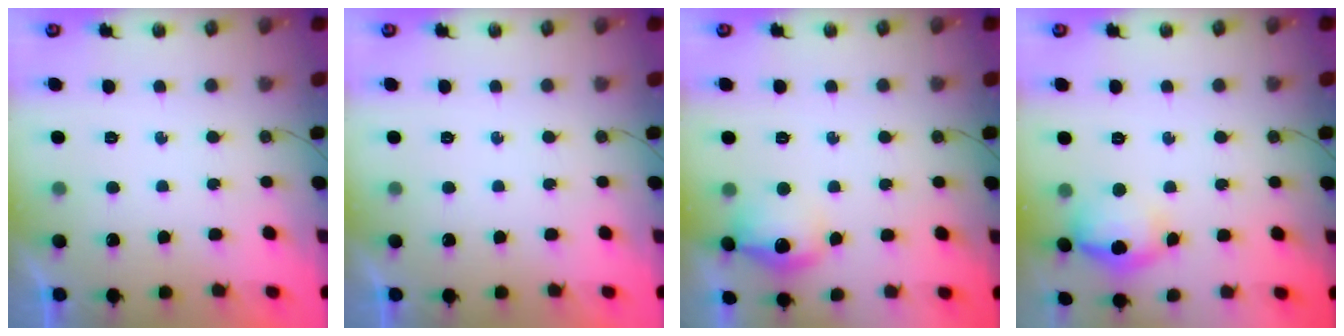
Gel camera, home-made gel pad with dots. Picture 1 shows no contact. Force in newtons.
{"total": 0.0}
{"total": 12.8, "press": 12.8, "slide": 0.9}
{"total": 18.4, "press": 13.5, "slide": 12.5}